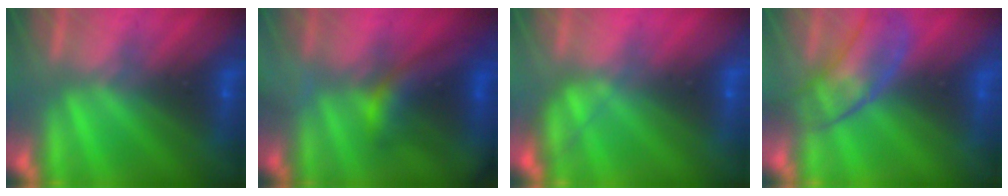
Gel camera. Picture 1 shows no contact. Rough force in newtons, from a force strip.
{"total": 7.1}
{"total": 1.7}
{"total": 2.9}